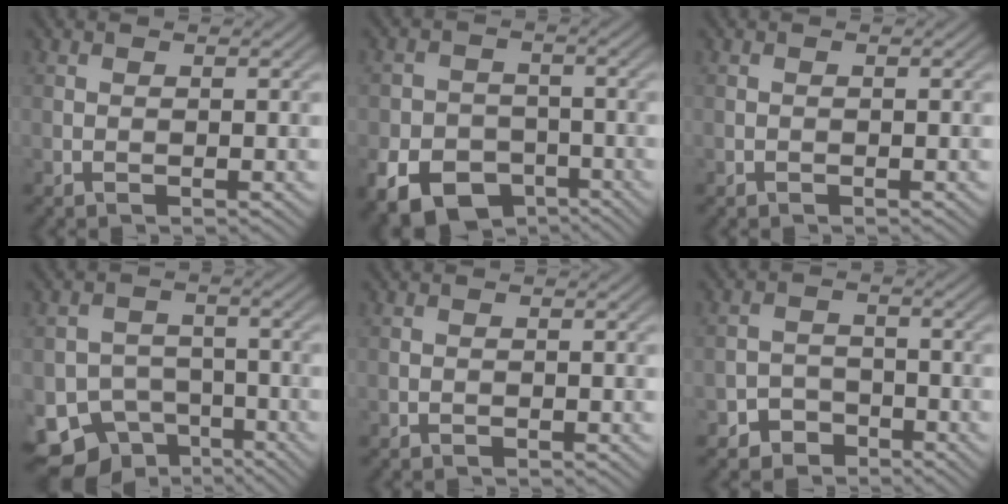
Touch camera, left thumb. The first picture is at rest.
{"total": 9.3, "force": [-5.1, 6.7, 4.1], "torque": [-0.087, -0.021, -0.095]}
{"total": 0.0}
{"total": 10.5, "force": [-6.6, 7.5, 3.1], "torque": [-0.063, -0.020, -0.101]}
{"total": 0.0}
{"total": 3.4, "force": [-2.5, 2.2, 0.7], "torque": [-0.003, 0.002, -0.049]}